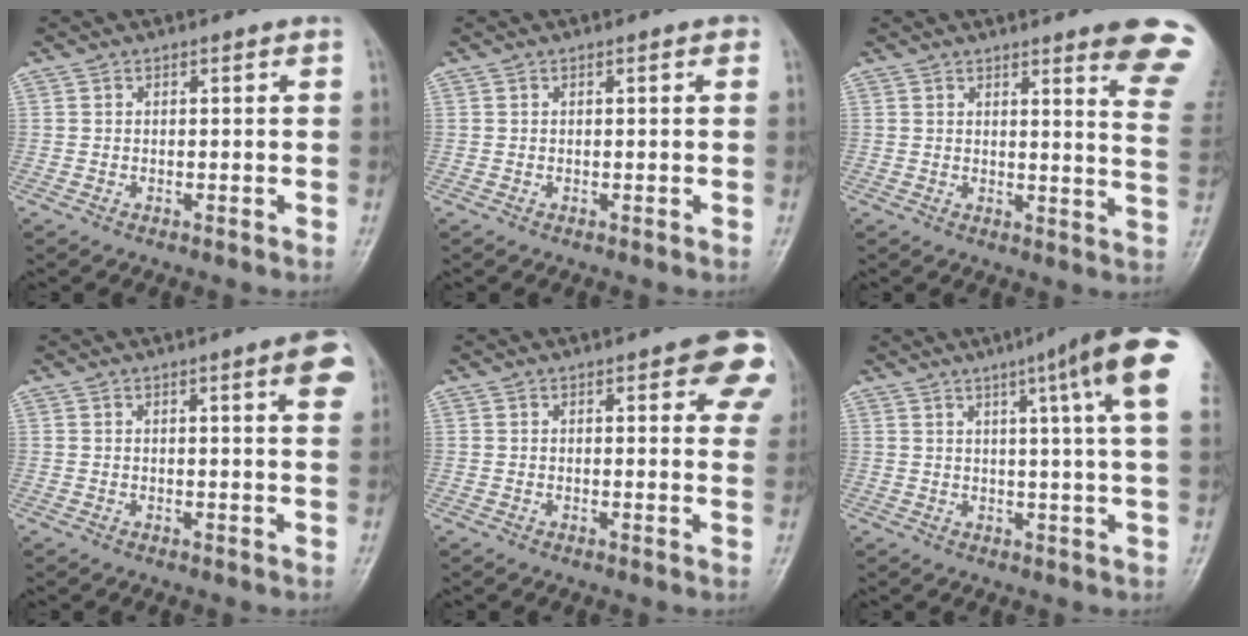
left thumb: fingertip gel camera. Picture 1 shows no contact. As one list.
[{"total": 0.5, "force": [0.2, 0.2, 0.5], "torque": [-0.009, 0.001, 0.001]}, {"total": 11.7, "force": [8.3, 1.3, 8.2], "torque": [-0.071, -0.049, 0.078]}, {"total": 5.7, "force": [2.6, 0.8, 5.0], "torque": [-0.052, -0.005, 0.027]}, {"total": 10.2, "force": [4.7, 3.5, 8.3], "torque": [-0.062, -0.013, 0.047]}, {"total": 15.8, "force": [7.2, 0.8, 14.1], "torque": [-0.185, -0.013, 0.075]}]